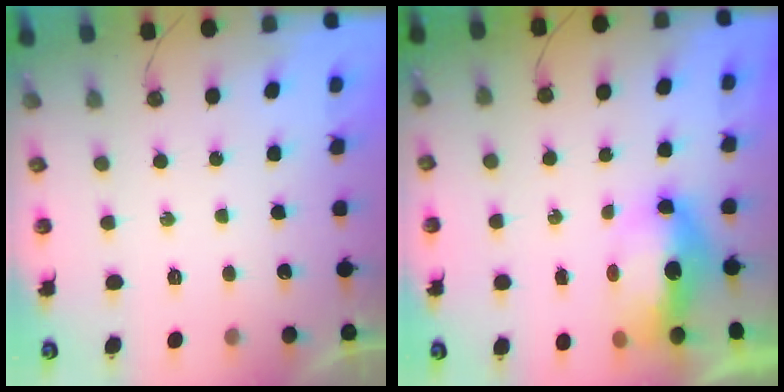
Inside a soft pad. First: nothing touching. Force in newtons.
{"total": 7.2, "press": 7.1, "slide": 1.4}